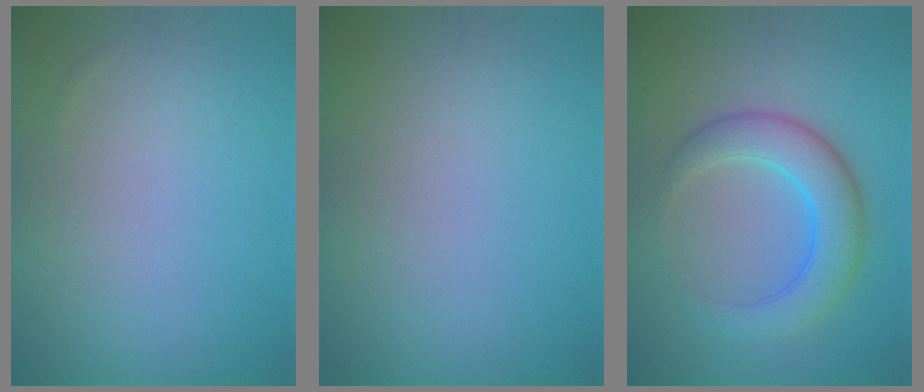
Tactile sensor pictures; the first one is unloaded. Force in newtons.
{"total": 0.0}
{"total": 5.4, "press": 5.4, "slide": 0.1}